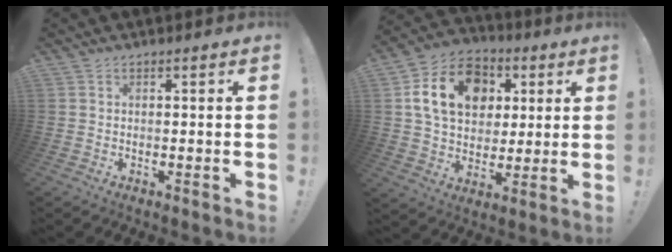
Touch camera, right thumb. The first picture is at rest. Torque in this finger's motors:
{"motor_torque": [1.64, 2.23, 0.67, -0.61, 0.09]}